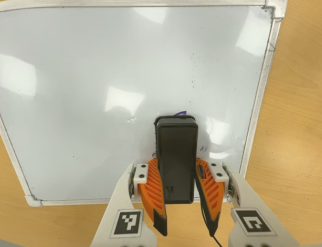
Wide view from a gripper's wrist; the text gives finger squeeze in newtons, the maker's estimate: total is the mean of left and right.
{"total": 15.4, "left": 16.2, "right": 14.6}